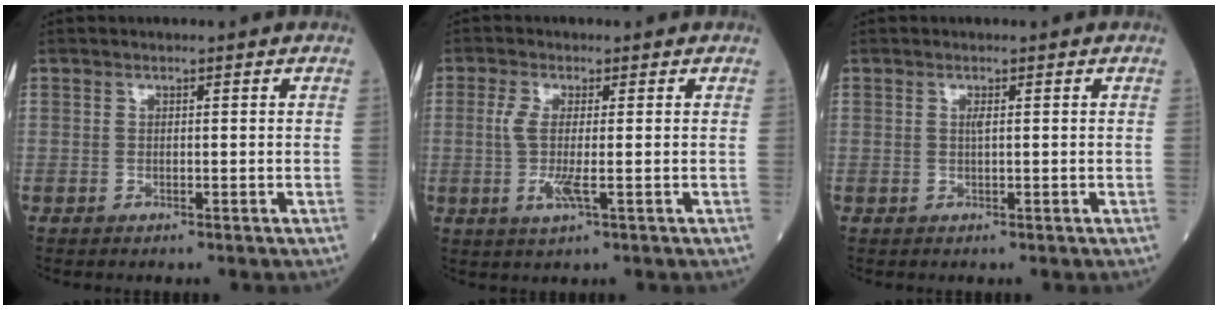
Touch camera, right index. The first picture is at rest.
{"total": 4.5, "force": [-0.5, 0.5, 4.4], "torque": [-0.096, -0.010, -0.012]}
{"total": 0.7, "force": [0.2, 0.0, 0.7], "torque": [-0.016, -0.001, 0.001]}